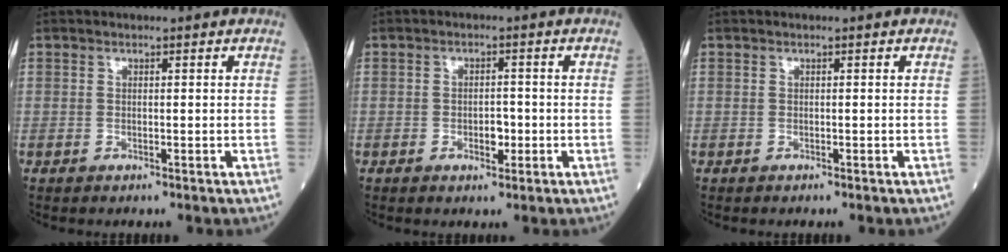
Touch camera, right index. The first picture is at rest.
{"total": 2.6, "force": [-0.8, 1.4, 2.1], "torque": [-0.026, 0.004, -0.009]}
{"total": 0.0}